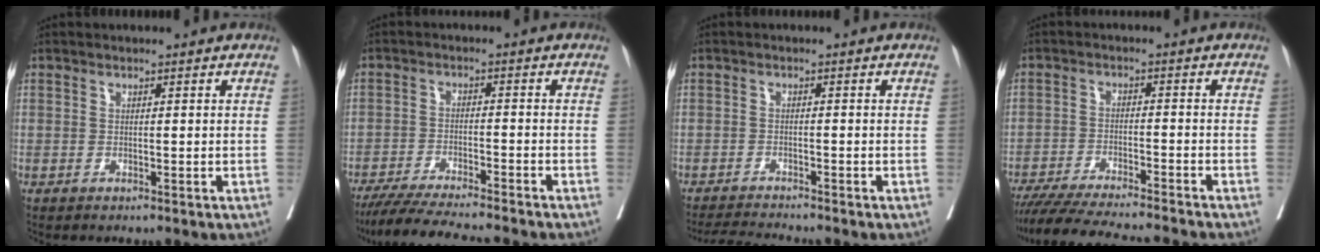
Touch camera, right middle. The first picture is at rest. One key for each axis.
{"total": 12.6, "fx": -11.1, "fy": -0.3, "fz": 5.9, "tx": -0.081, "ty": -0.024, "tz": -0.176}
{"total": 4.3, "fx": -4.1, "fy": -1.0, "fz": 0.8, "tx": -0.016, "ty": -0.021, "tz": -0.070}
{"total": 15.8, "fx": -14.4, "fy": -0.2, "fz": 6.6, "tx": -0.106, "ty": -0.031, "tz": -0.221}